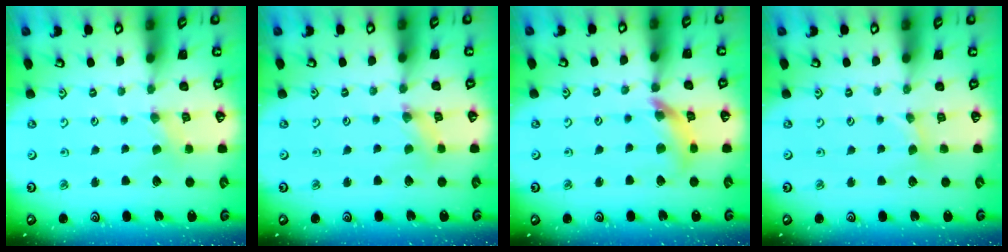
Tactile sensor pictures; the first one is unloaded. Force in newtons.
{"total": 1.4, "press": 1.3, "slide": 0.3}
{"total": 9.9, "press": 9.8, "slide": 0.9}
{"total": 1.7, "press": 1.7, "slide": 0.3}